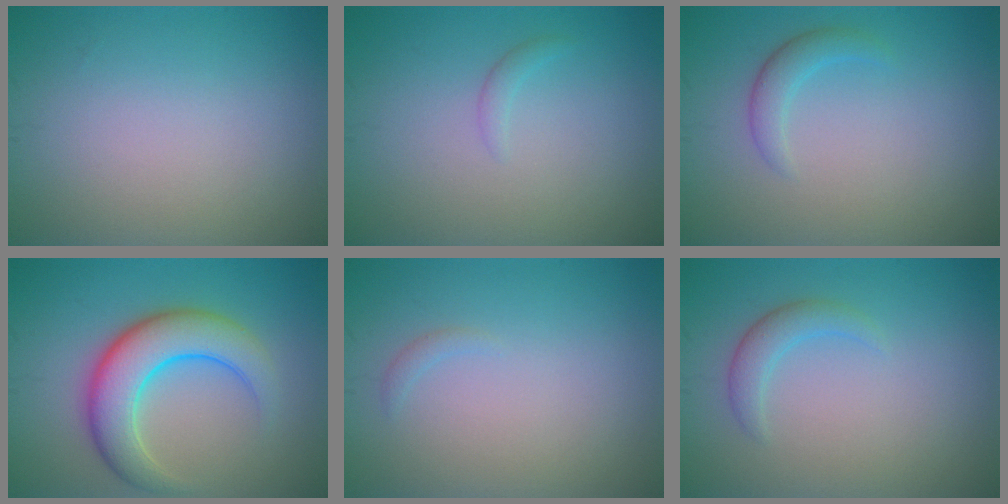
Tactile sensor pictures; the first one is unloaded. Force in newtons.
{"total": 0.8, "press": 0.8, "slide": 0.0}
{"total": 1.8, "press": 1.8, "slide": 0.0}
{"total": 6.9, "press": 6.9, "slide": 0.2}
{"total": 0.6, "press": 0.6, "slide": 0.1}
{"total": 1.9, "press": 1.9, "slide": 0.1}